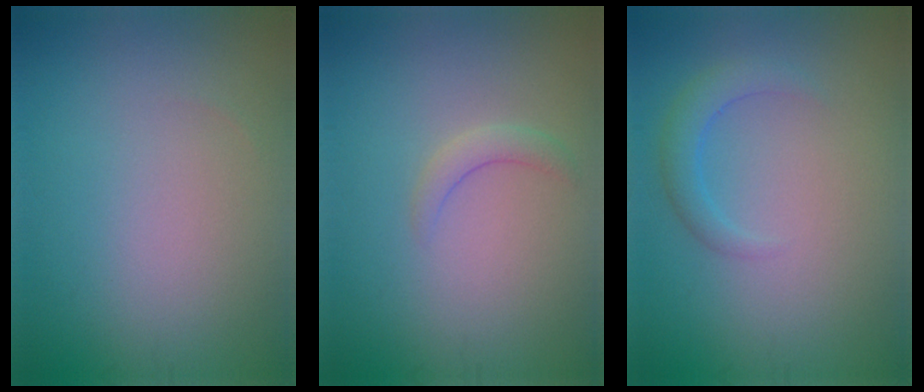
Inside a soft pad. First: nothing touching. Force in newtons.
{"total": 1.5, "press": 1.5, "slide": 0.3}
{"total": 2.1, "press": 2.1, "slide": 0.3}